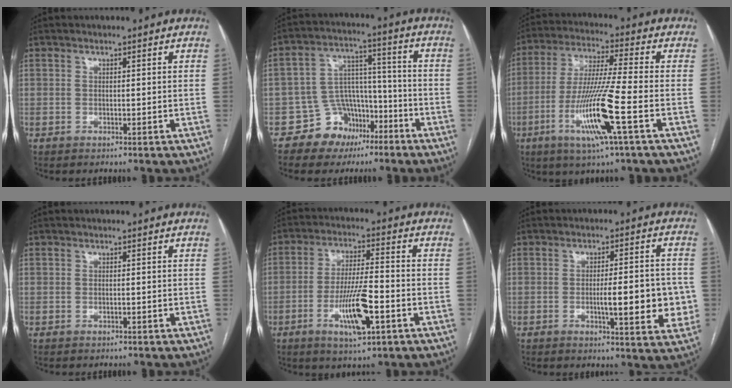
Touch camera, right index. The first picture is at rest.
{"total": 9.1, "force": [-5.5, 7.0, 2.3], "torque": [-0.033, 0.042, -0.081]}
{"total": 13.5, "force": [-4.9, -0.8, 12.6], "torque": [-0.253, -0.020, -0.096]}
{"total": 0.0}
{"total": 10.2, "force": [-3.9, 1.6, 9.3], "torque": [-0.172, -0.007, -0.067]}
{"total": 10.3, "force": [-1.7, 2.2, 9.9], "torque": [-0.130, 0.003, -0.017]}